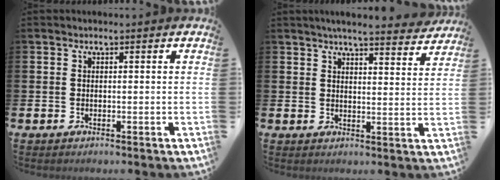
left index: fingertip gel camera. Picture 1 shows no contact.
{"total": 5.2, "force": [5.0, -0.2, 1.5], "torque": [-0.029, -0.030, 0.084]}